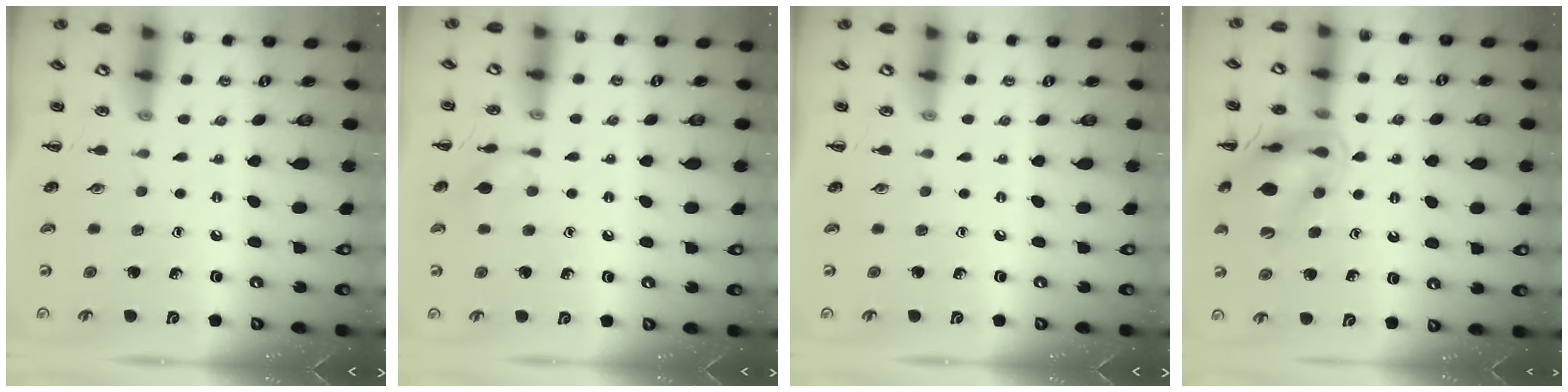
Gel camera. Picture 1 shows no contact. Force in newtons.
{"total": 5.9, "press": 5.8, "slide": 1.2}
{"total": 0.0}
{"total": 15.7, "press": 15.6, "slide": 2.0}